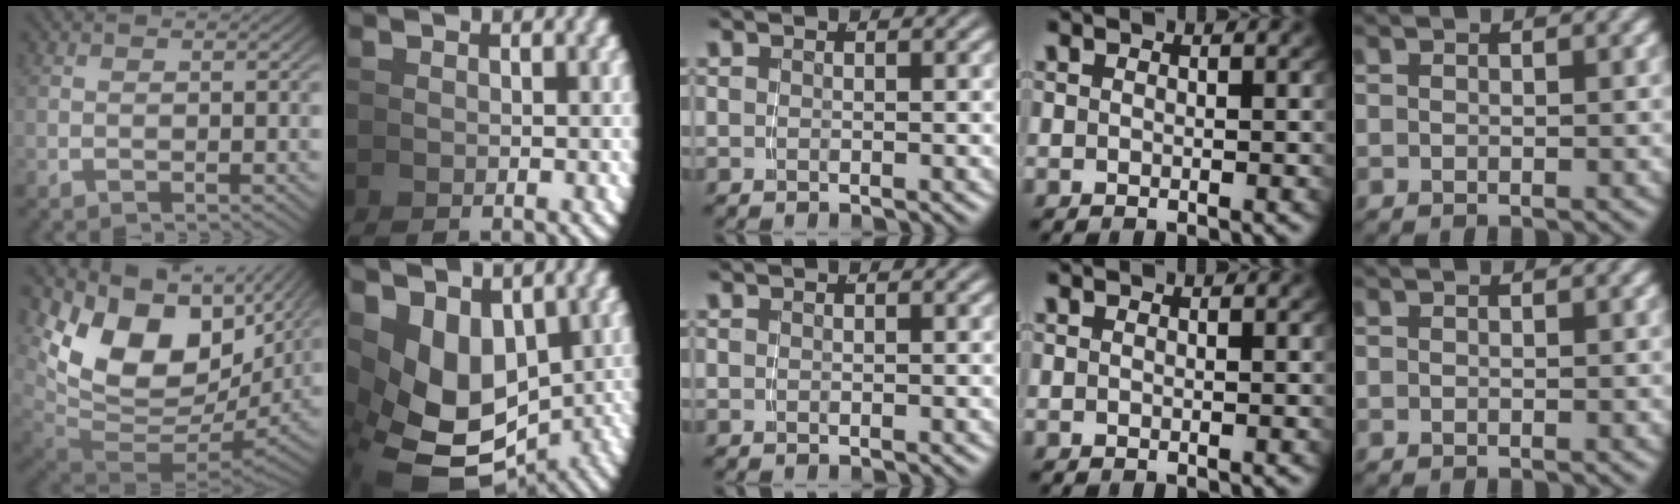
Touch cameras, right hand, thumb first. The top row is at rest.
{"thumb": {"total": 16.3, "force": [2.3, 11.0, 11.8], "torque": [-0.250, -0.037, 0.055]}, "index": {"total": 9.5, "force": [-1.9, 6.9, 6.3], "torque": [-0.159, -0.053, -0.001]}}